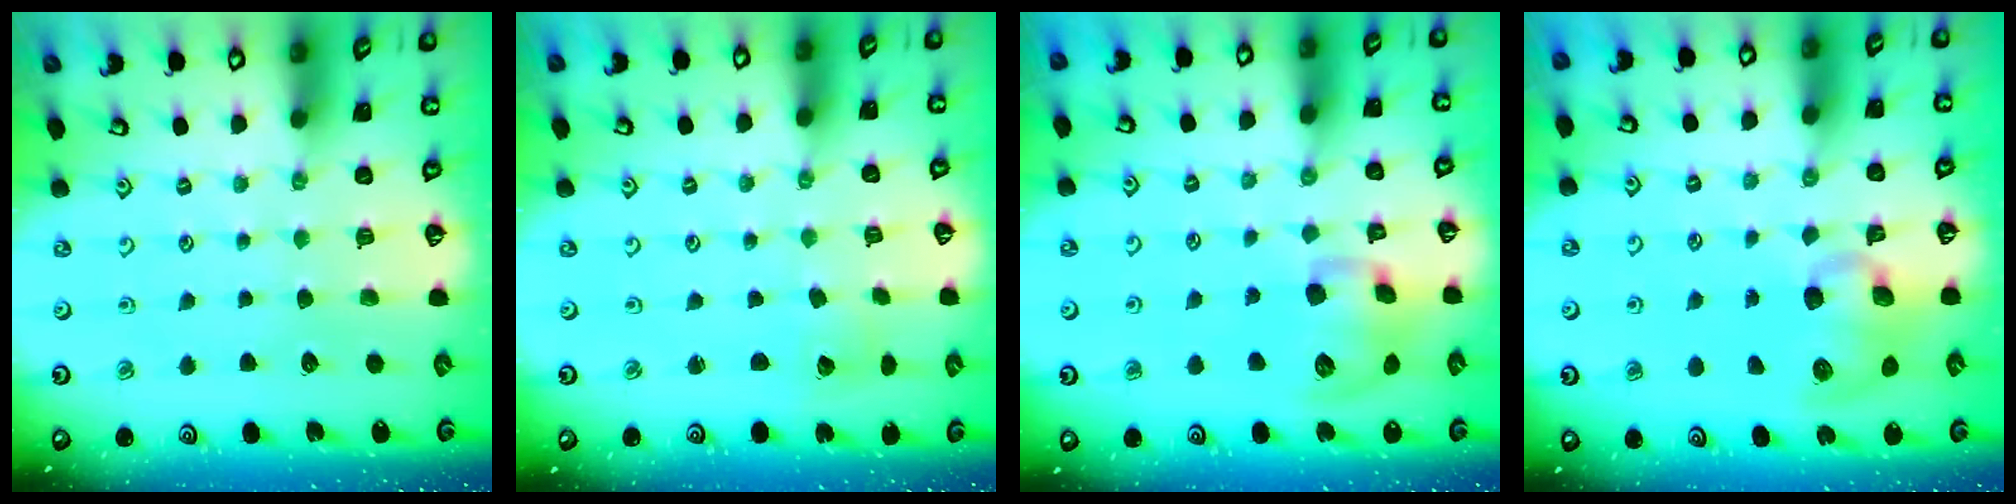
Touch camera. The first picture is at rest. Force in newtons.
{"total": 1.8, "press": 1.8, "slide": 0.1}
{"total": 12.2, "press": 12.0, "slide": 2.0}
{"total": 11.3, "press": 11.2, "slide": 1.2}